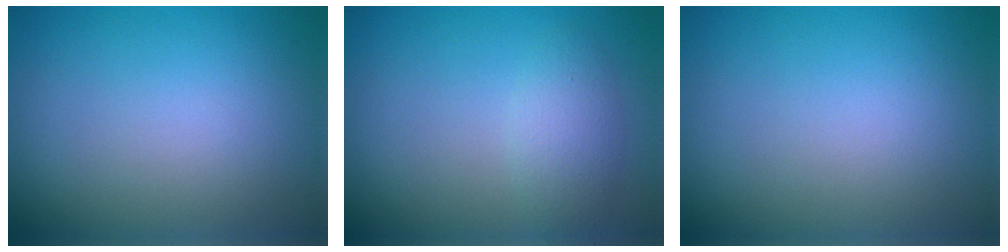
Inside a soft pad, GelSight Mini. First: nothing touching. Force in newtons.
{"total": 2.0, "press": 2.0, "slide": 0.1}
{"total": 0.0}